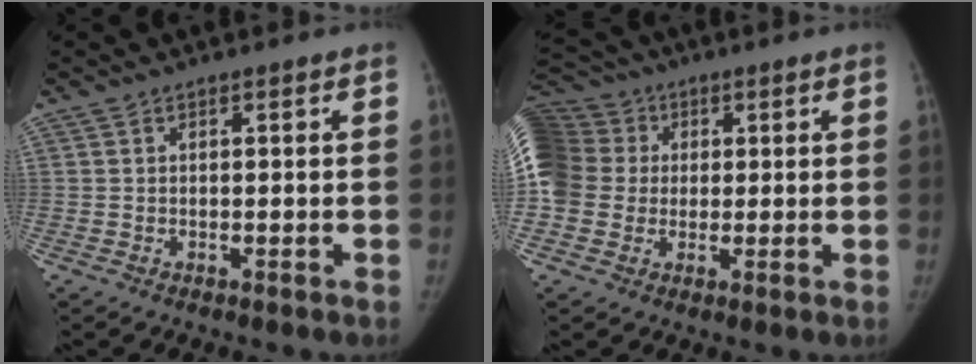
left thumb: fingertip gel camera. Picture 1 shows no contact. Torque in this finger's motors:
{"motor_torque": [-0.45, 1.18, 0.13, -0.05, 0.12]}